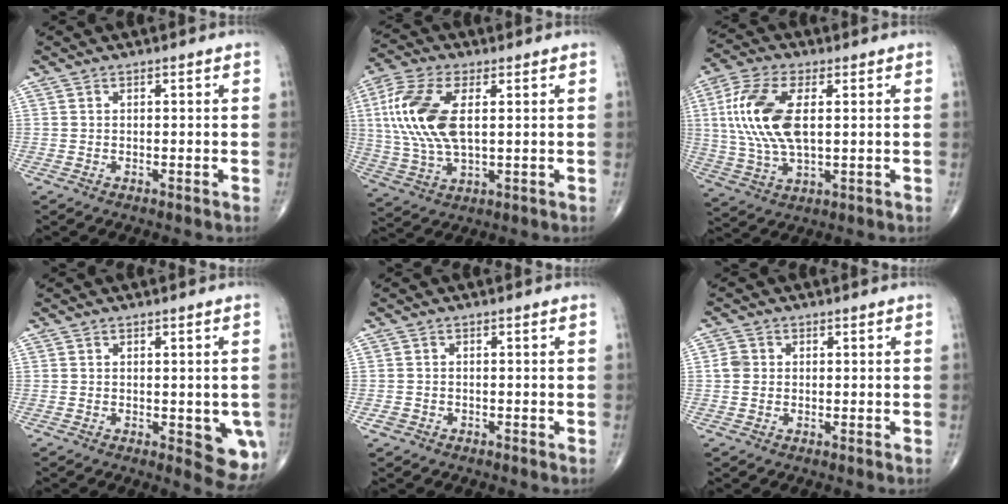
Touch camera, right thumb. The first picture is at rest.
{"total": 15.0, "force": [2.5, 7.4, 12.8], "torque": [-0.289, 0.001, 0.050]}
{"total": 14.8, "force": [2.2, 7.1, 12.7], "torque": [-0.280, 0.001, 0.043]}
{"total": 7.1, "force": [-1.6, 3.1, 6.2], "torque": [-0.045, -0.010, -0.016]}
{"total": 1.4, "force": [-0.7, 1.2, 0.3], "torque": [-0.007, 0.004, -0.014]}
{"total": 2.6, "force": [0.0, 2.2, 1.2], "torque": [-0.021, 0.007, -0.003]}